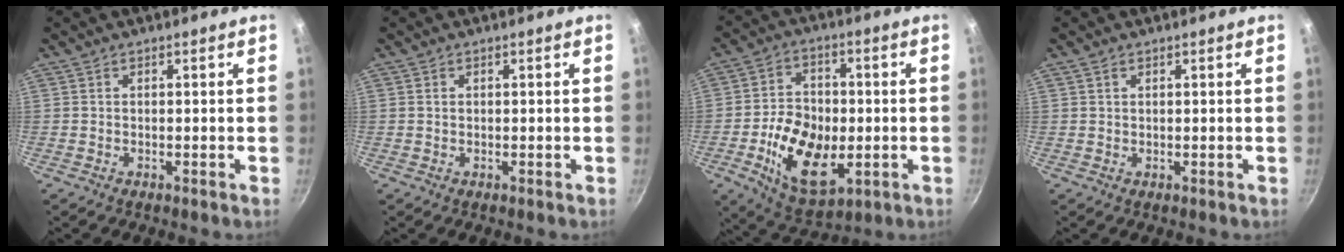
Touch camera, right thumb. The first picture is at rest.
{"total": 0.7, "force": [0.2, 0.6, 0.3], "torque": [-0.005, 0.003, 0.004]}
{"total": 15.7, "force": [-3.3, 9.9, 11.7], "torque": [-0.179, 0.004, -0.049]}
{"total": 1.0, "force": [0.6, 0.6, 0.5], "torque": [-0.006, 0.000, 0.010]}